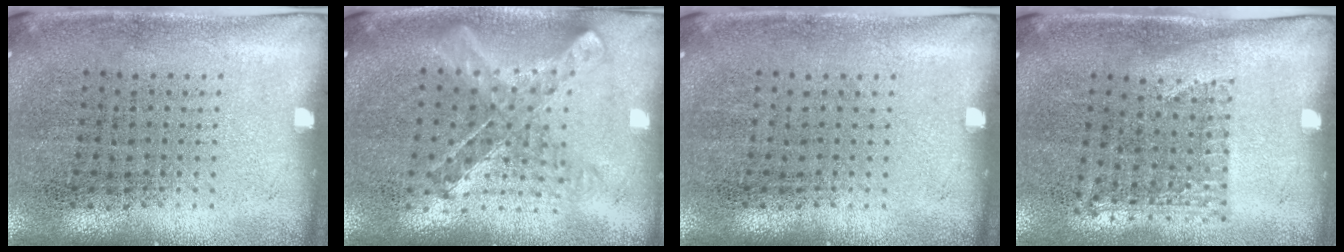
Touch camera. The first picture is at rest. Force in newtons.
{"total": 0.9, "press": 0.9, "slide": 0.0}
{"total": 0.0}
{"total": 1.1, "press": 0.9, "slide": 0.6}